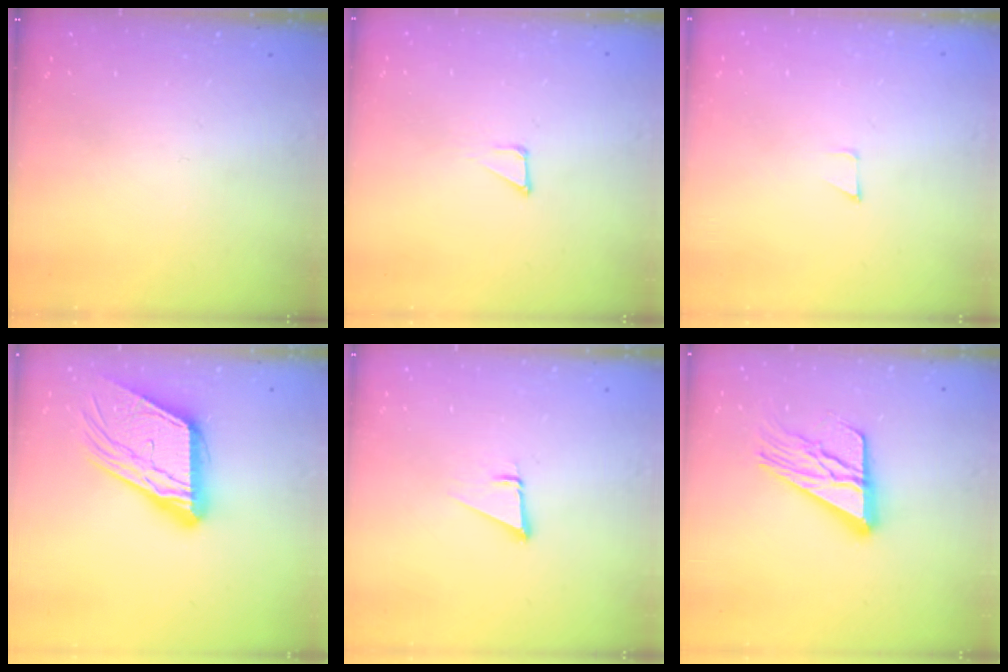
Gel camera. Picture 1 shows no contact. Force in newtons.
{"total": 1.2, "press": 1.2, "slide": 0.0}
{"total": 2.6, "press": 2.6, "slide": 0.2}
{"total": 18.3, "press": 18.2, "slide": 1.8}
{"total": 1.9, "press": 1.9, "slide": 0.0}
{"total": 16.5, "press": 16.5, "slide": 1.6}